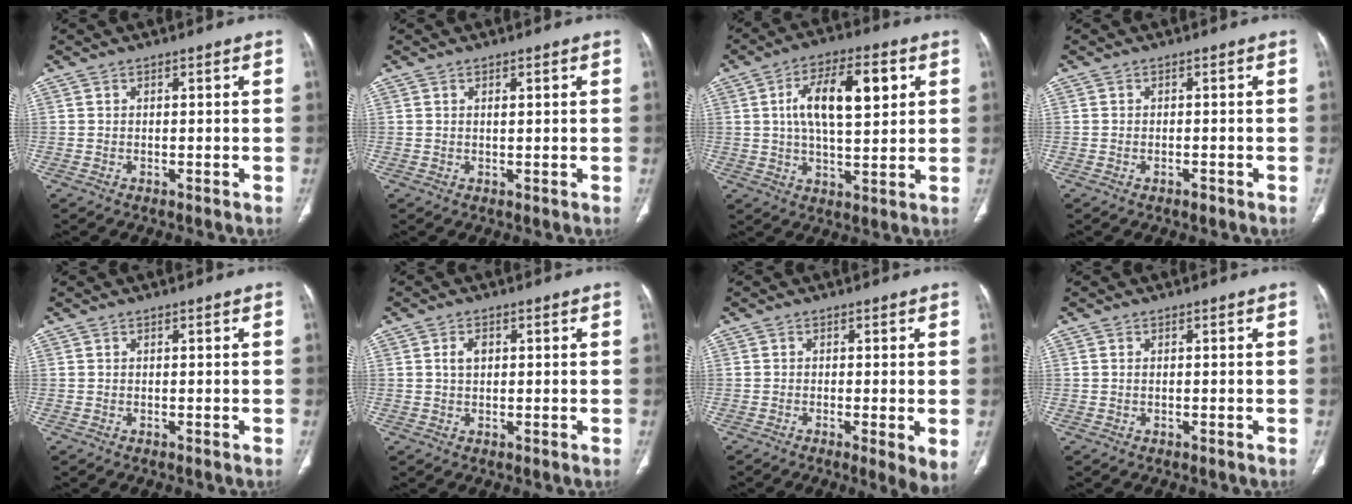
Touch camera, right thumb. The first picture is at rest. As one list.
[{"total": 1.0, "force": [0.5, 0.2, 0.9], "torque": [-0.015, -0.001, 0.008]}, {"total": 14.0, "force": [3.6, 6.0, 12.2], "torque": [-0.194, 0.005, 0.059]}, {"total": 1.0, "force": [-0.6, 0.5, 0.5], "torque": [-0.010, 0.003, -0.008]}, {"total": 0.0}, {"total": 2.5, "force": [0.6, 1.6, 1.7], "torque": [-0.031, 0.006, 0.011]}, {"total": 4.5, "force": [-1.0, 0.8, 4.3], "torque": [-0.076, -0.016, -0.021]}, {"total": 0.0}]